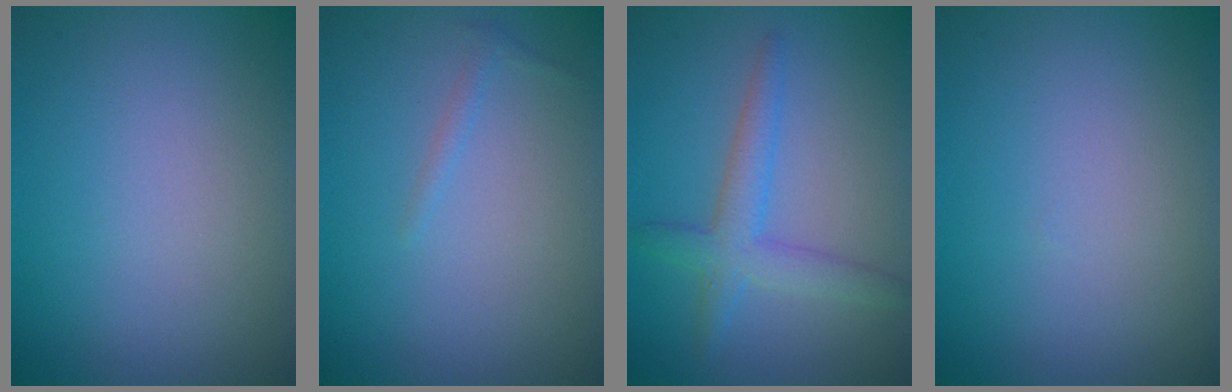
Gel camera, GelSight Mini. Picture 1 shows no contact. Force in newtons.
{"total": 0.6, "press": 0.6, "slide": 0.1}
{"total": 2.6, "press": 2.6, "slide": 0.2}
{"total": 0.0}